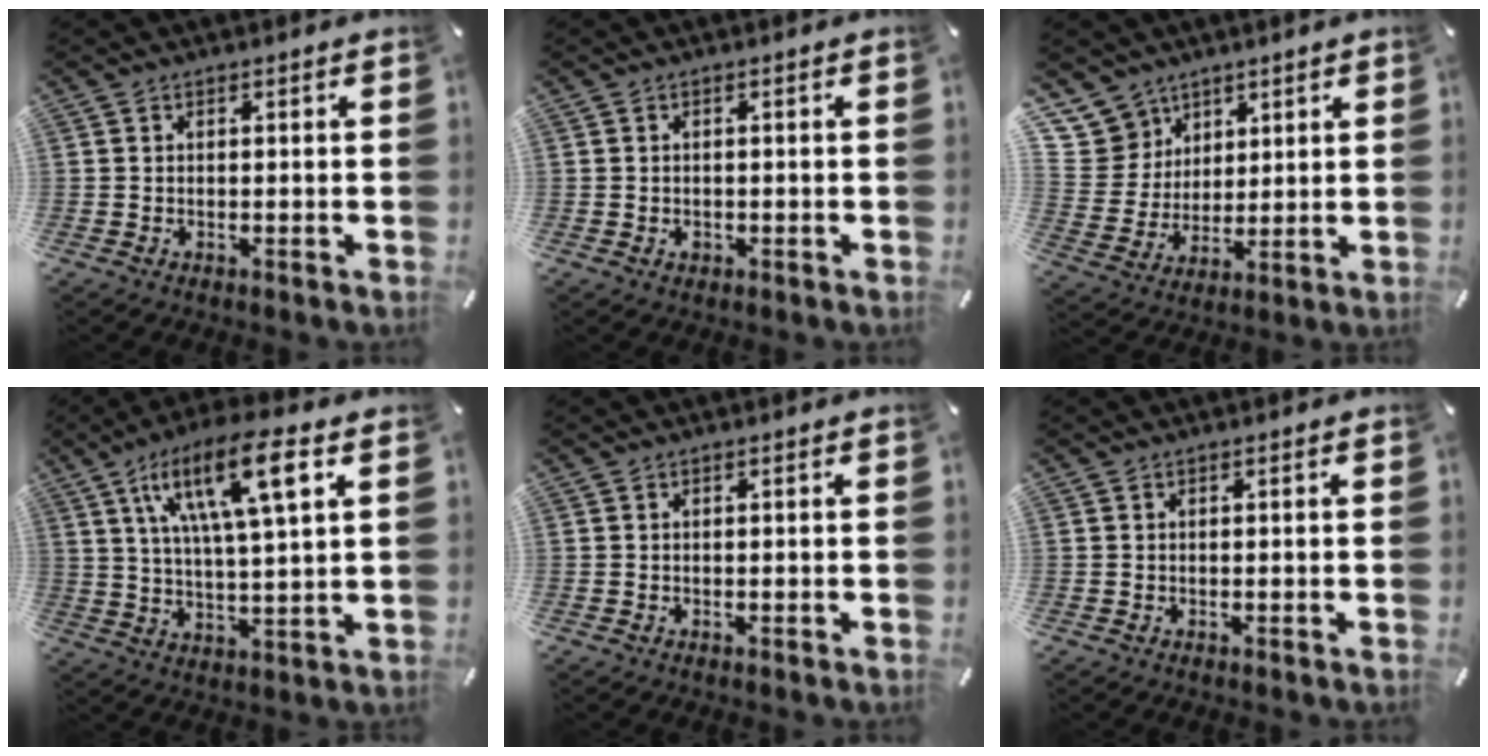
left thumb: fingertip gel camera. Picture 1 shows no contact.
{"total": 1.0, "force": [-0.2, 0.9, 0.4], "torque": [-0.007, 0.004, -0.006]}
{"total": 11.4, "force": [6.4, 9.4, 1.5], "torque": [-0.043, -0.043, 0.131]}
{"total": 15.8, "force": [7.8, 3.5, 13.3], "torque": [-0.241, -0.012, 0.125]}
{"total": 0.0}
{"total": 0.0}